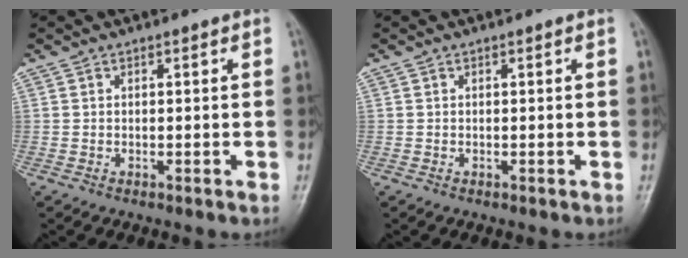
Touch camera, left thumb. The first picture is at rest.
{"total": 0.0}